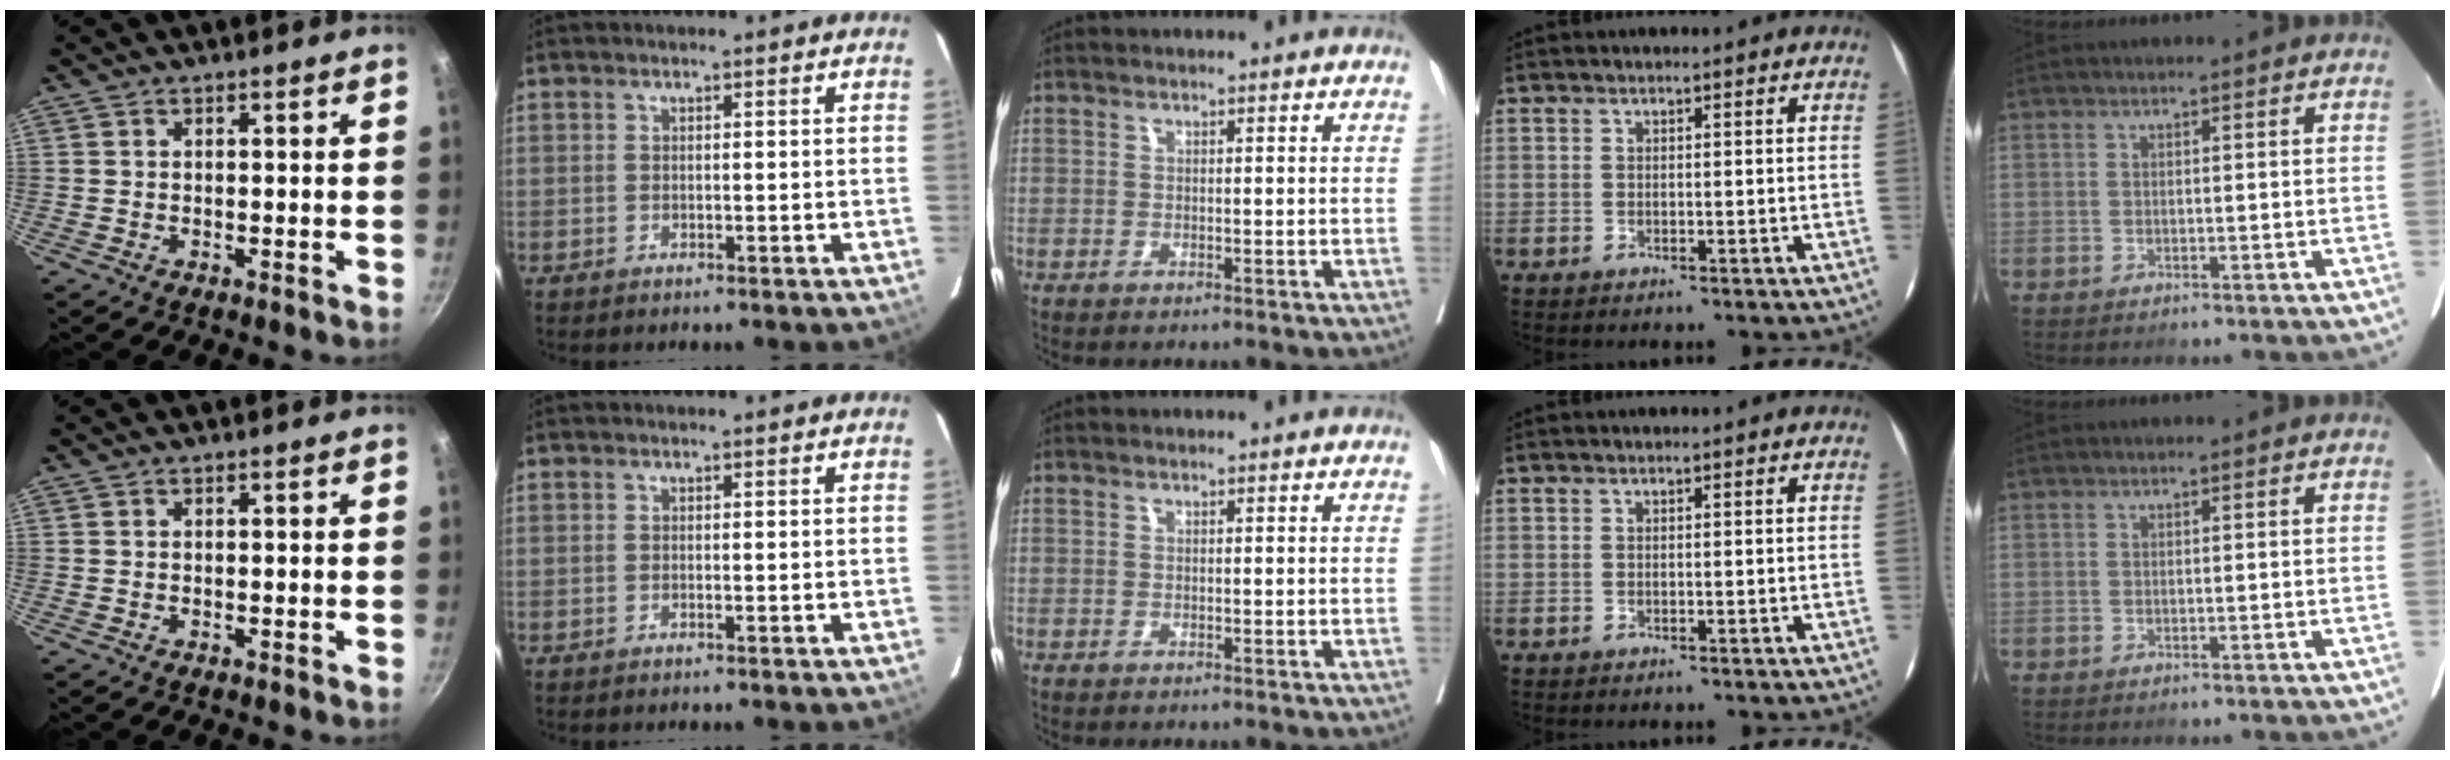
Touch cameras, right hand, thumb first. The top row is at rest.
{}